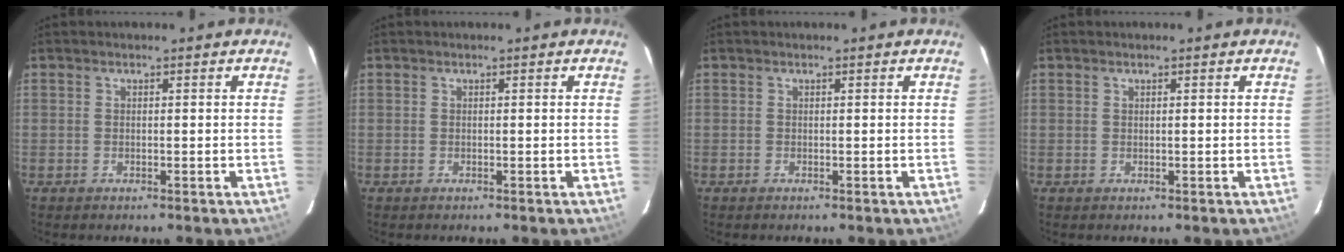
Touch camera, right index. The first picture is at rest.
{"total": 0.0}
{"total": 0.0}
{"total": 0.0}